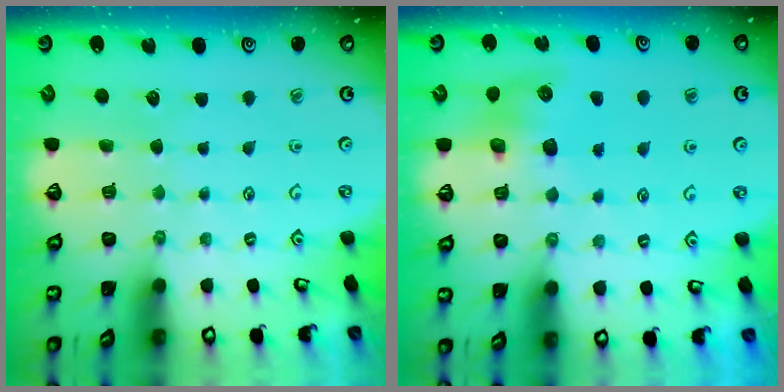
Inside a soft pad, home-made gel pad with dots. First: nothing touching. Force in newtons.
{"total": 7.5, "press": 7.4, "slide": 0.9}